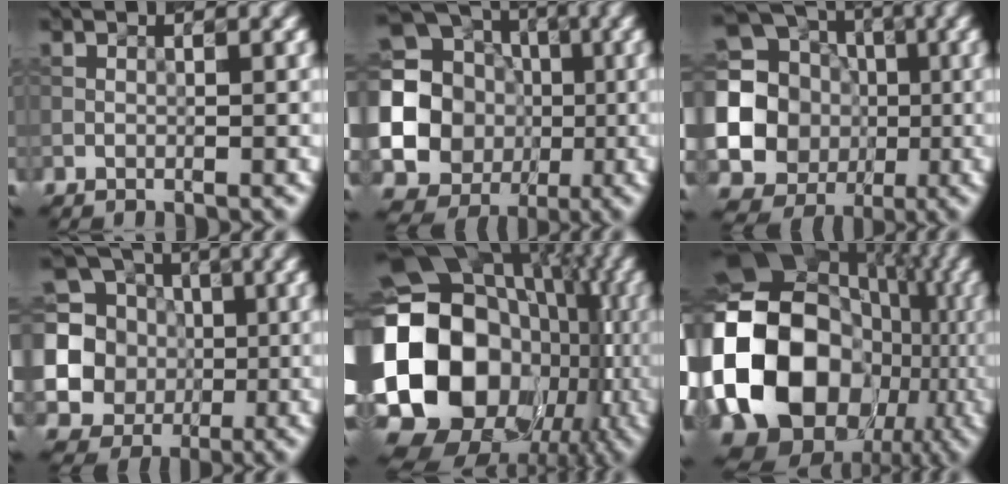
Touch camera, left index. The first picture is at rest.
{"total": 20.0, "force": [-0.8, 19.1, 6.1], "torque": [-0.150, -0.007, -0.046]}
{"total": 18.2, "force": [-0.3, 17.3, 5.6], "torque": [-0.145, 0.002, -0.029]}
{"total": 12.2, "force": [0.2, 11.5, 4.0], "torque": [-0.133, 0.014, -0.009]}
{"total": 22.6, "force": [-3.6, 18.9, 11.9], "torque": [-0.228, -0.008, -0.102]}
{"total": 21.2, "force": [-3.0, 17.0, 12.4], "torque": [-0.276, -0.007, -0.052]}